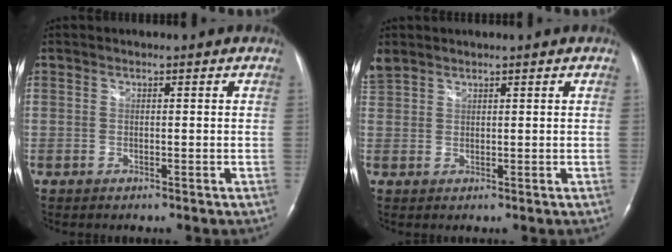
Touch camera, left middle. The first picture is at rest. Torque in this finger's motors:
{"motor_torque": [0.15, -0.16, 0.37, 0.05]}